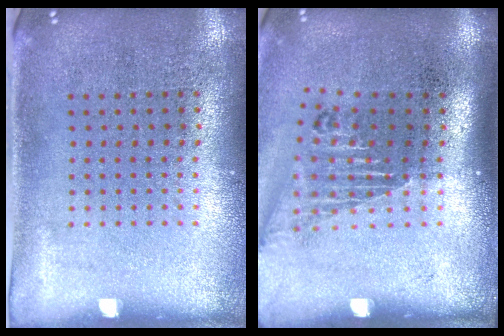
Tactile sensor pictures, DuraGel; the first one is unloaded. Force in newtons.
{"total": 1.6, "press": 1.3, "slide": 0.9}